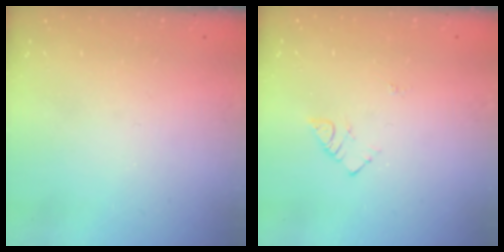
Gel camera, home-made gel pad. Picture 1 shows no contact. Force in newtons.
{"total": 3.9, "press": 3.8, "slide": 0.5}